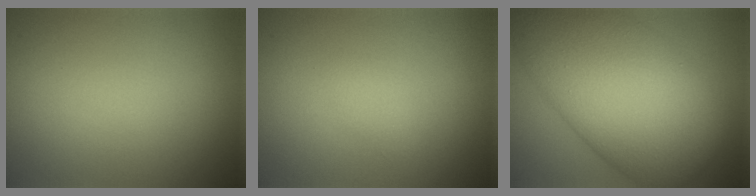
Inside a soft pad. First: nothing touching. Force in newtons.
{"total": 0.6, "press": 0.6, "slide": 0.1}
{"total": 15.1, "press": 15.1, "slide": 0.2}